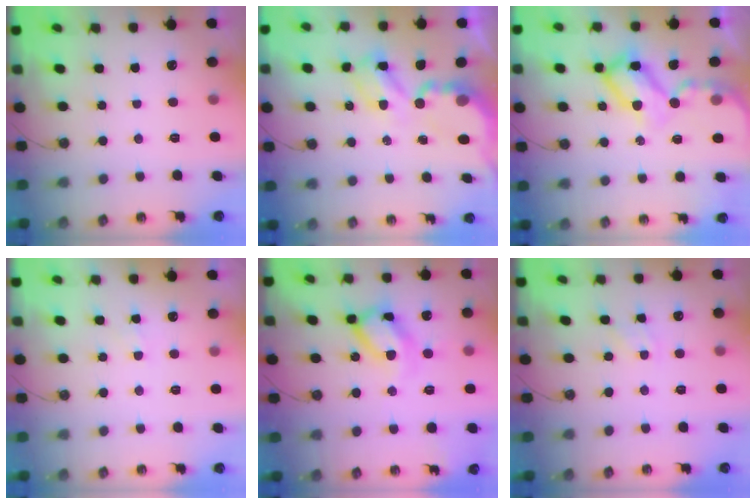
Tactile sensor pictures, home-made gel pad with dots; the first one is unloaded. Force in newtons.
{"total": 8.1, "press": 8.1, "slide": 0.5}
{"total": 14.7, "press": 14.6, "slide": 1.5}
{"total": 3.0, "press": 3.0, "slide": 0.4}
{"total": 15.9, "press": 15.9, "slide": 1.1}
{"total": 2.0, "press": 2.0, "slide": 0.3}